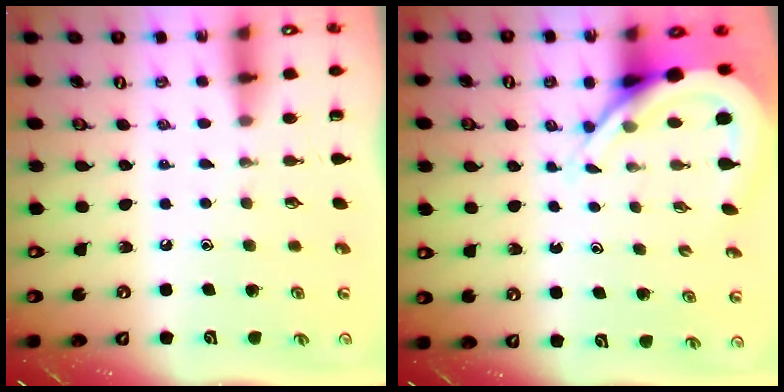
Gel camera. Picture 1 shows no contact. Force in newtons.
{"total": 7.8, "press": 7.7, "slide": 0.9}